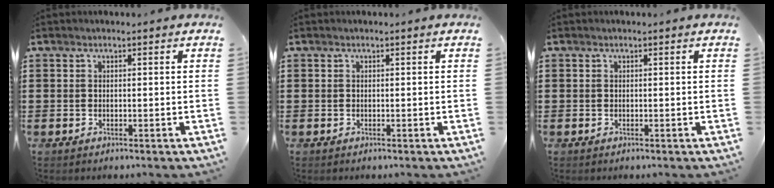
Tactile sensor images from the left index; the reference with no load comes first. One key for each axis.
{"total": 0.0}
{"total": 0.0}